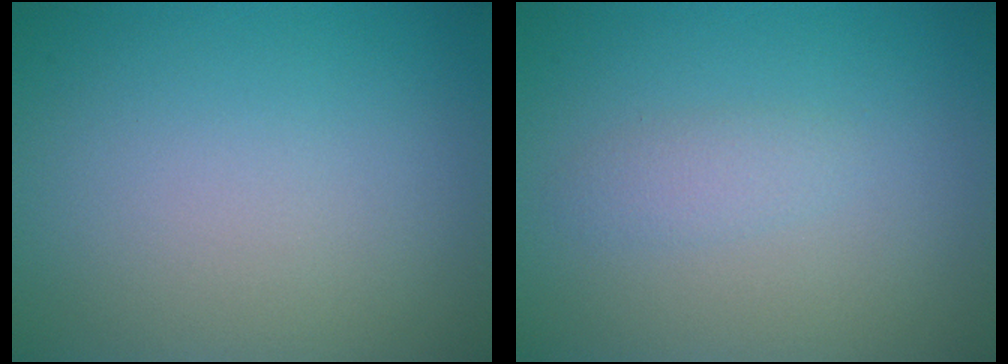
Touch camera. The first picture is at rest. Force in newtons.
{"total": 1.3, "press": 1.3, "slide": 0.1}